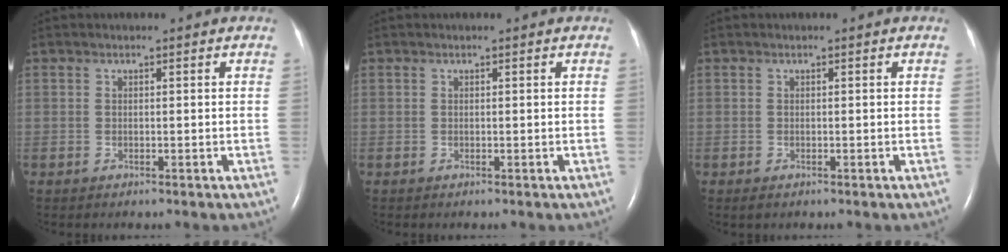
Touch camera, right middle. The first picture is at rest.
{"total": 0.0}
{"total": 0.6, "force": [-0.4, 0.3, 0.4], "torque": [-0.005, -0.001, -0.002]}